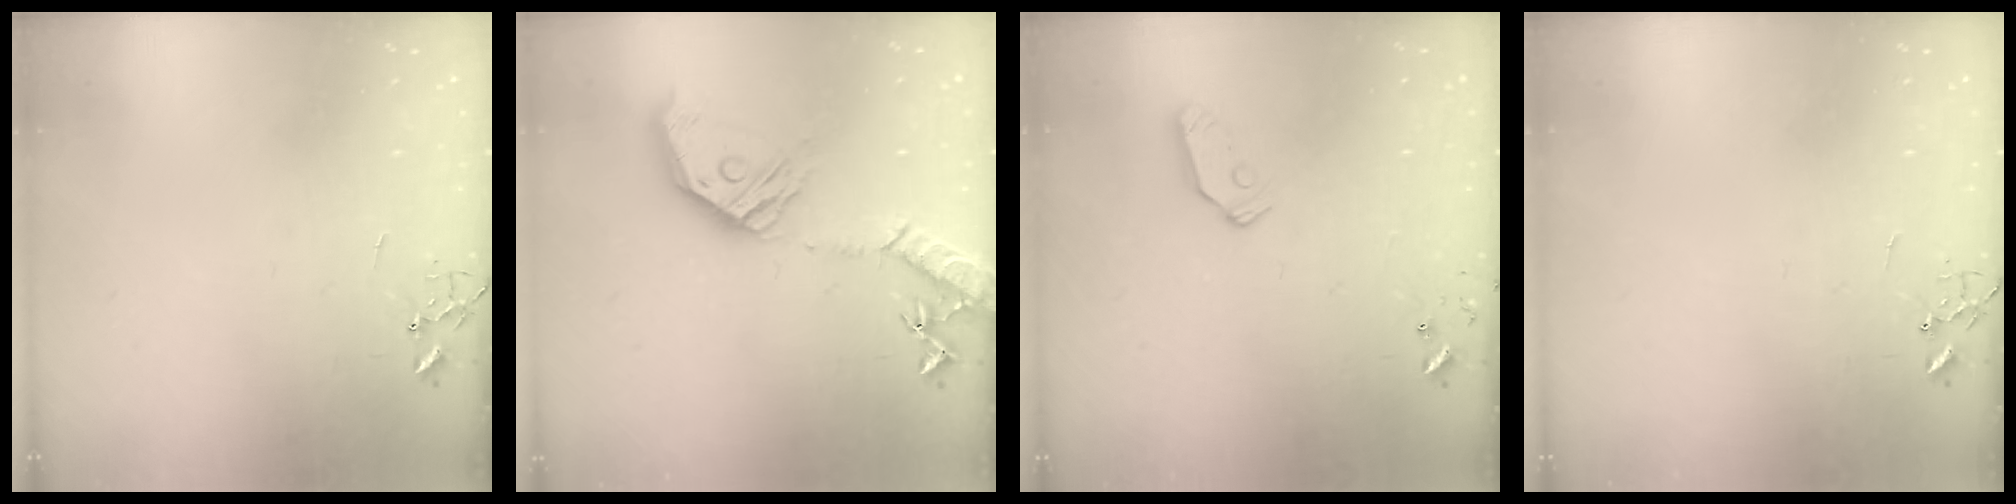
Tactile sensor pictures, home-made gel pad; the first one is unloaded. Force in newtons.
{"total": 21.3, "press": 21.1, "slide": 3.1}
{"total": 7.2, "press": 7.2, "slide": 0.3}
{"total": 0.0}